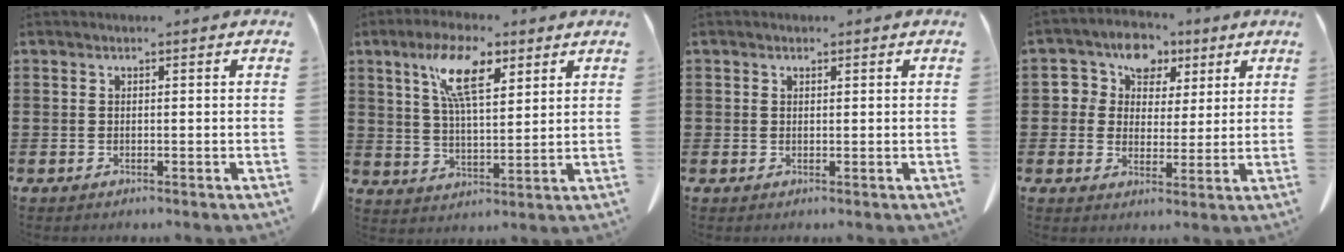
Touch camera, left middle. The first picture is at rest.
{"total": 10.2, "force": [5.9, 3.5, 7.6], "torque": [-0.153, -0.003, 0.104]}
{"total": 0.7, "force": [0.5, 0.5, 0.1], "torque": [-0.004, 0.000, 0.012]}
{"total": 6.5, "force": [3.3, 5.4, 1.6], "torque": [-0.067, 0.005, 0.056]}